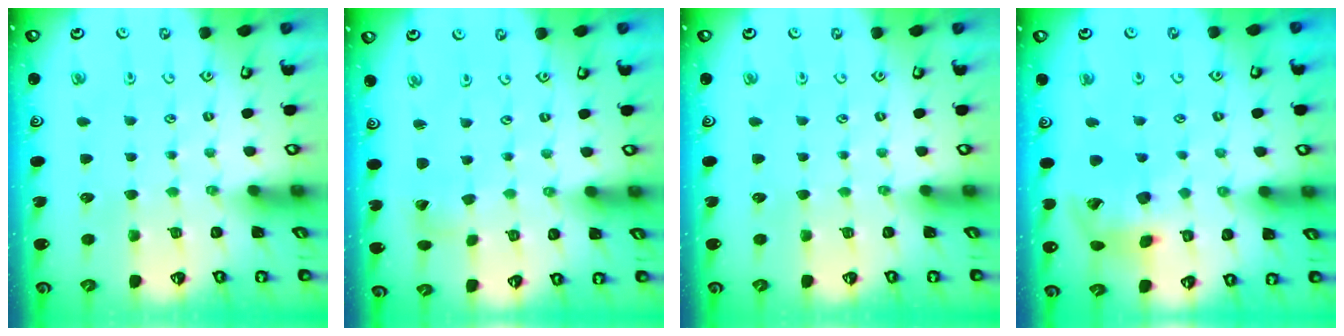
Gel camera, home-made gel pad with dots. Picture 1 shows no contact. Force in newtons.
{"total": 2.9, "press": 2.9, "slide": 0.2}
{"total": 0.0}
{"total": 15.6, "press": 15.4, "slide": 2.4}